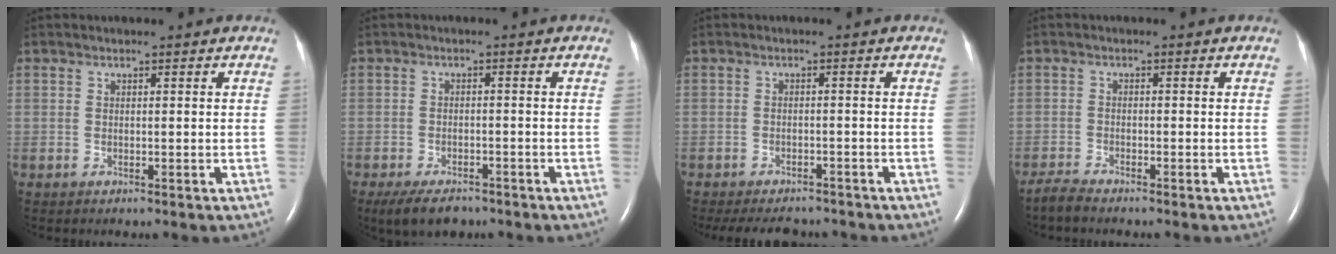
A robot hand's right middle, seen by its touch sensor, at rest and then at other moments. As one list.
[{"total": 6.0, "force": [-4.5, 2.6, 2.8], "torque": [-0.051, -0.005, -0.071]}, {"total": 10.1, "force": [-9.0, 3.4, 3.1], "torque": [-0.057, -0.002, -0.114]}, {"total": 2.1, "force": [-2.0, 0.0, 0.6], "torque": [-0.021, -0.009, -0.039]}]